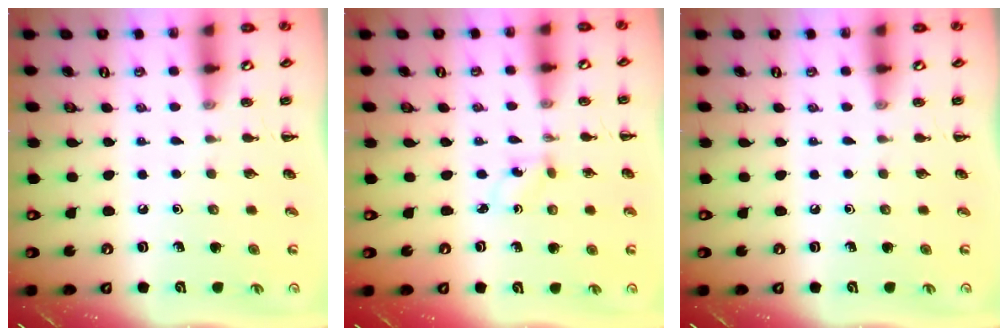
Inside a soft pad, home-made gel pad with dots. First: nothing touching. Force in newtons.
{"total": 0.9, "press": 0.7, "slide": 0.5}
{"total": 0.0}